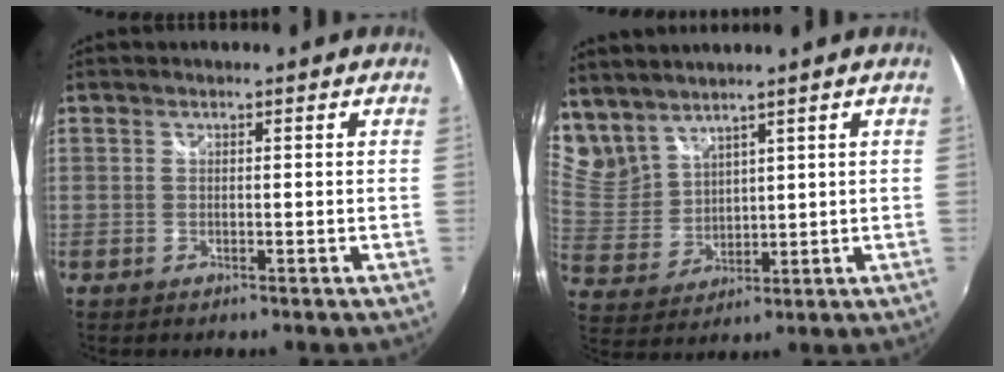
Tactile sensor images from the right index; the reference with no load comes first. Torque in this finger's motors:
{"motor_torque": [0.72, 0.95, 0.04, -0.01]}